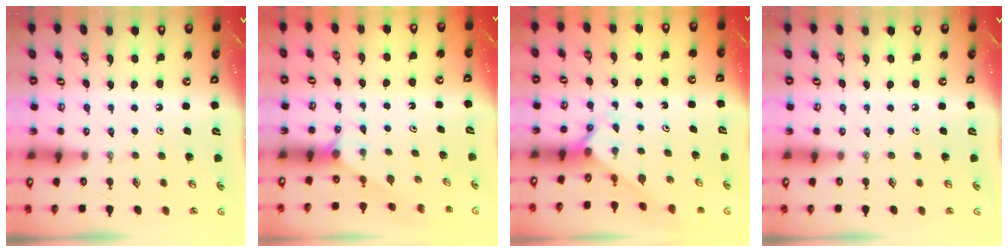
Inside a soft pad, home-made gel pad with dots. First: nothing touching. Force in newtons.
{"total": 1.7, "press": 1.7, "slide": 0.2}
{"total": 1.8, "press": 1.8, "slide": 0.2}
{"total": 0.0}